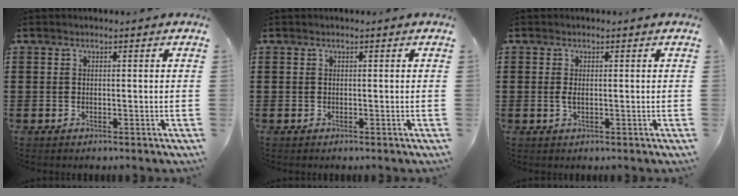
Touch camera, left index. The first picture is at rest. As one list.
[{"total": 0.0}, {"total": 1.2, "force": [-0.1, 0.3, 1.1], "torque": [-0.030, -0.002, -0.004]}]